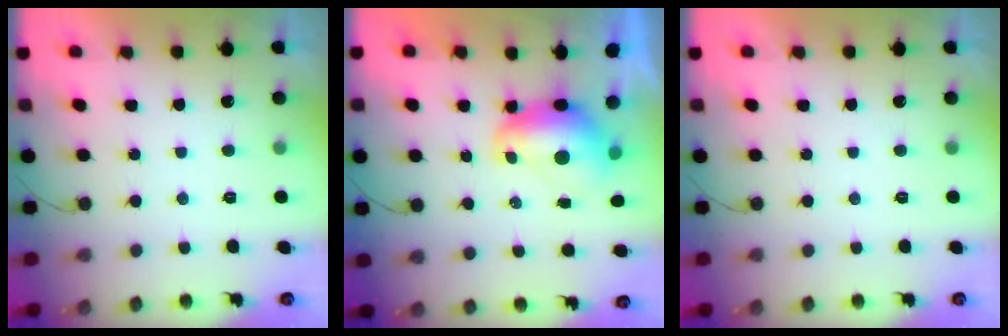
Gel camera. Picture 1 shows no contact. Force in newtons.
{"total": 8.4, "press": 8.3, "slide": 0.8}
{"total": 0.0}